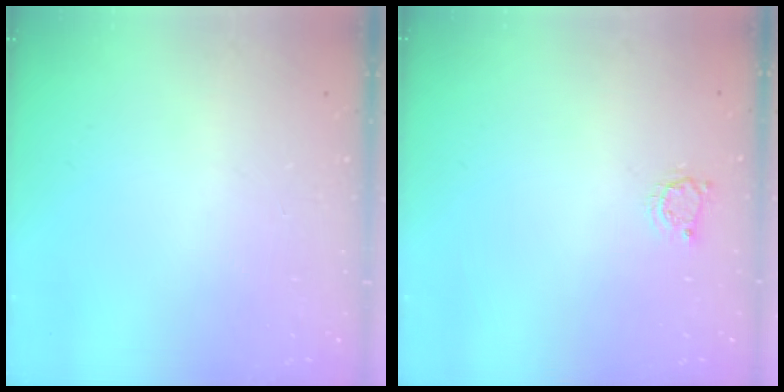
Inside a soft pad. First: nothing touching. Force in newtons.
{"total": 3.7, "press": 3.6, "slide": 0.4}